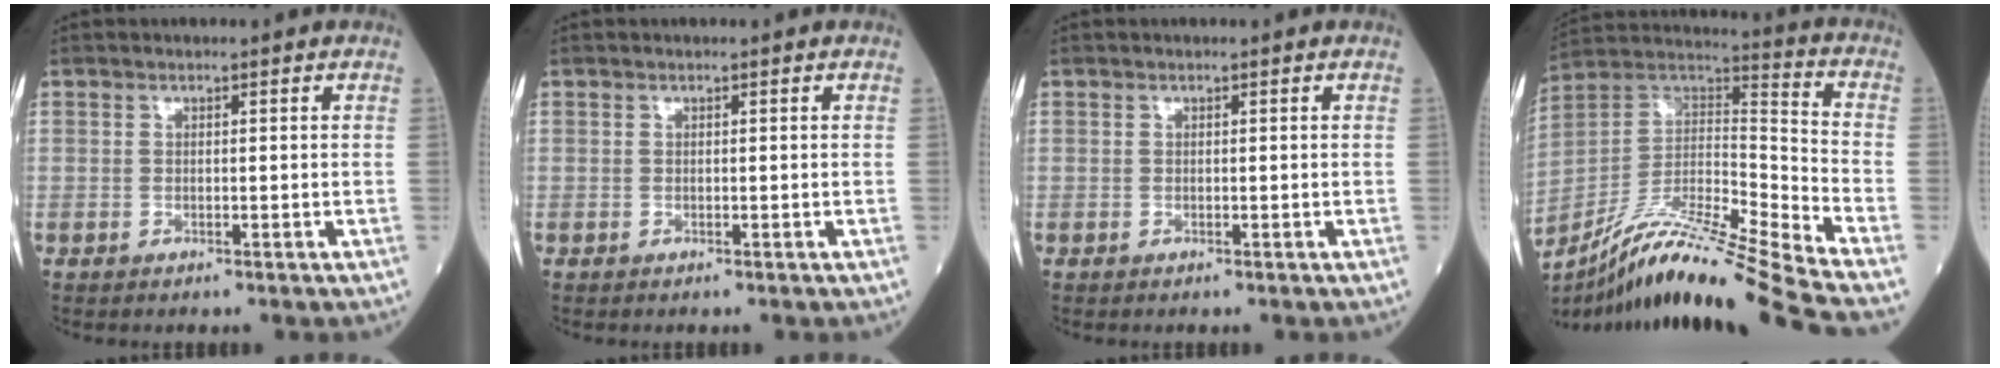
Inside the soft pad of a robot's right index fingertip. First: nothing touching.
{"total": 0.0}
{"total": 0.0}
{"total": 22.1, "force": [-18.5, -2.0, 12.0], "torque": [-0.226, -0.010, -0.336]}